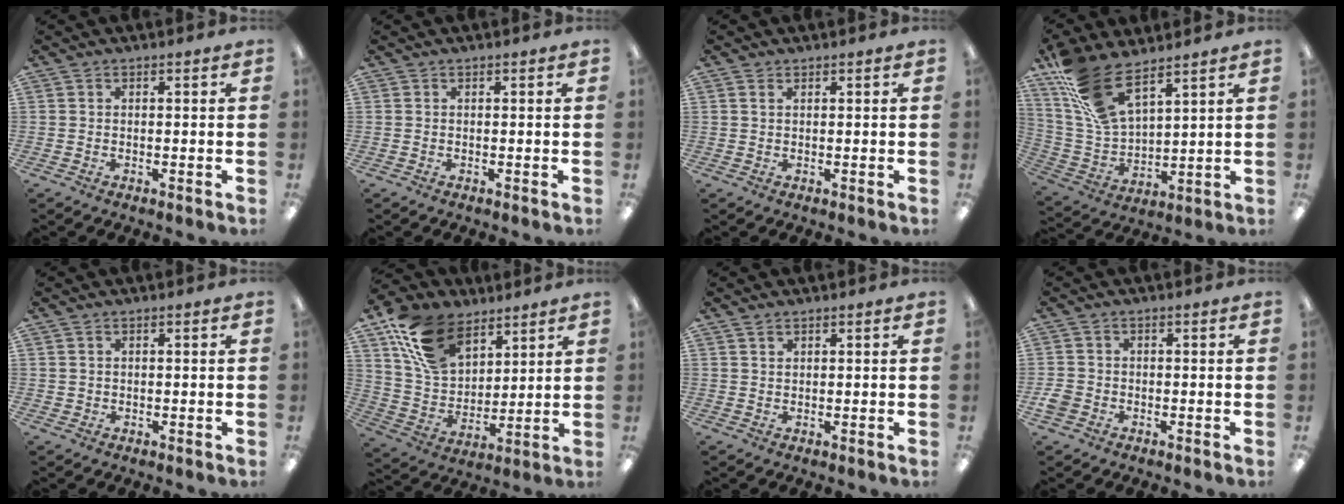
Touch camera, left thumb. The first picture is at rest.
{"total": 0.0}
{"total": 0.9, "force": [0.5, 0.5, 0.6], "torque": [-0.014, 0.003, 0.009]}
{"total": 14.7, "force": [10.4, 5.8, 8.7], "torque": [-0.200, -0.043, 0.196]}
{"total": 1.2, "force": [0.5, 1.1, 0.3], "torque": [-0.006, 0.004, 0.008]}
{"total": 17.2, "force": [10.5, 10.6, 8.6], "torque": [-0.177, -0.034, 0.203]}
{"total": 1.2, "force": [1.0, 0.6, 0.6], "torque": [-0.013, 0.000, 0.018]}
{"total": 3.0, "force": [-1.1, 2.4, 1.3], "torque": [-0.019, 0.007, -0.020]}